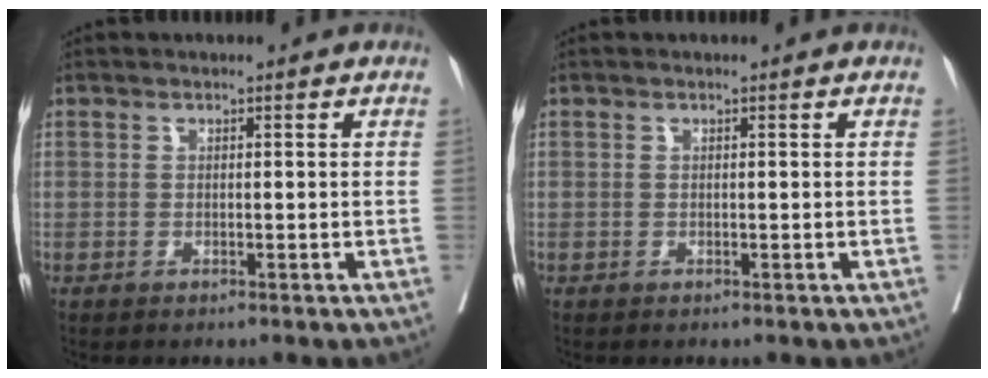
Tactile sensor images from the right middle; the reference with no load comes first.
{"total": 0.0}